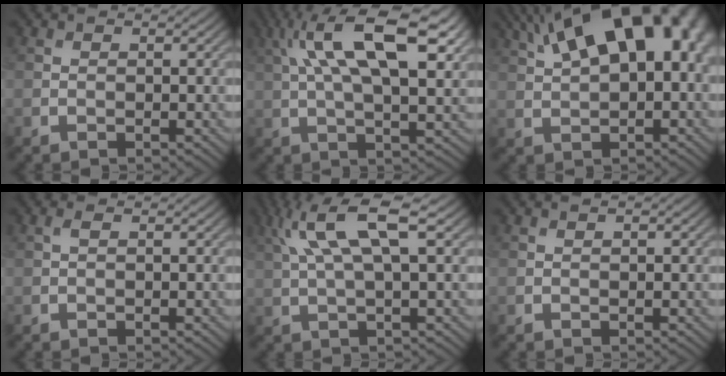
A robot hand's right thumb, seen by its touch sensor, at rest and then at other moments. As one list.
[{"total": 13.7, "force": [4.9, 4.8, 11.9], "torque": [-0.216, 0.014, 0.081]}, {"total": 18.4, "force": [7.0, 9.0, 14.4], "torque": [-0.226, 0.061, 0.099]}, {"total": 0.5, "force": [0.2, 0.1, 0.5], "torque": [-0.014, 0.003, 0.004]}, {"total": 8.3, "force": [3.1, 1.8, 7.4], "torque": [-0.157, 0.022, 0.063]}, {"total": 0.5, "force": [0.2, 0.1, 0.5], "torque": [-0.007, 0.002, 0.004]}]